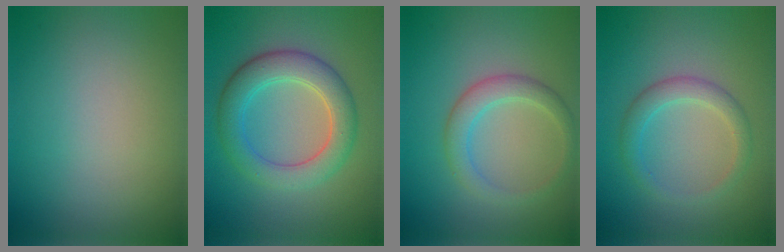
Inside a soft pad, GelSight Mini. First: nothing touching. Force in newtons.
{"total": 5.4, "press": 5.4, "slide": 0.3}
{"total": 2.8, "press": 2.8, "slide": 0.1}
{"total": 2.4, "press": 2.4, "slide": 0.1}